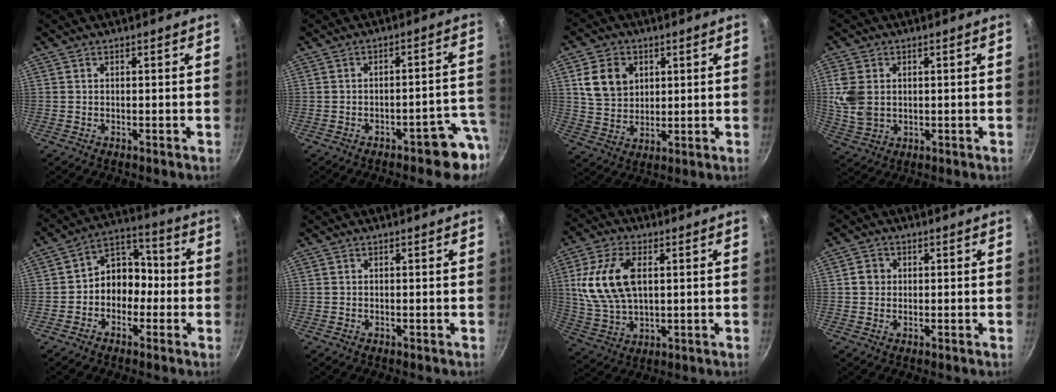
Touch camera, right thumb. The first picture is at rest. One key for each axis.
{"total": 6.7, "fx": -3.6, "fy": 2.5, "fz": 5.1, "tx": -0.022, "ty": 0.041, "tz": -0.040}
{"total": 9.7, "fx": 2.9, "fy": 7.6, "fz": 5.2, "tx": -0.073, "ty": -0.007, "tz": 0.056}
{"total": 7.4, "fx": 0.9, "fy": 5.6, "fz": 4.7, "tx": -0.092, "ty": -0.004, "tz": 0.025}
{"total": 9.5, "fx": -1.9, "fy": 7.7, "fz": 5.3, "tx": -0.022, "ty": 0.051, "tz": -0.046}
{"total": 0.0}
{"total": 14.3, "fx": 2.7, "fy": 8.2, "fz": 11.4, "tx": -0.214, "ty": -0.001, "tz": 0.056}
{"total": 2.8, "fx": 0.2, "fy": 2.6, "fz": 1.0, "tx": -0.003, "ty": 0.006, "tz": -0.001}